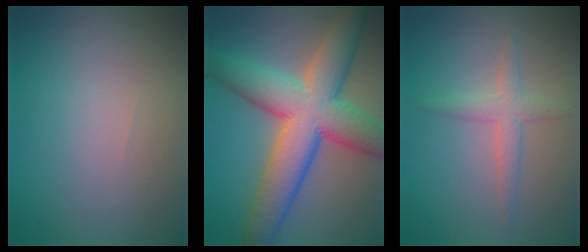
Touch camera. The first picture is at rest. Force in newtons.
{"total": 10.9, "press": 10.9, "slide": 0.3}
{"total": 2.2, "press": 2.2, "slide": 0.1}